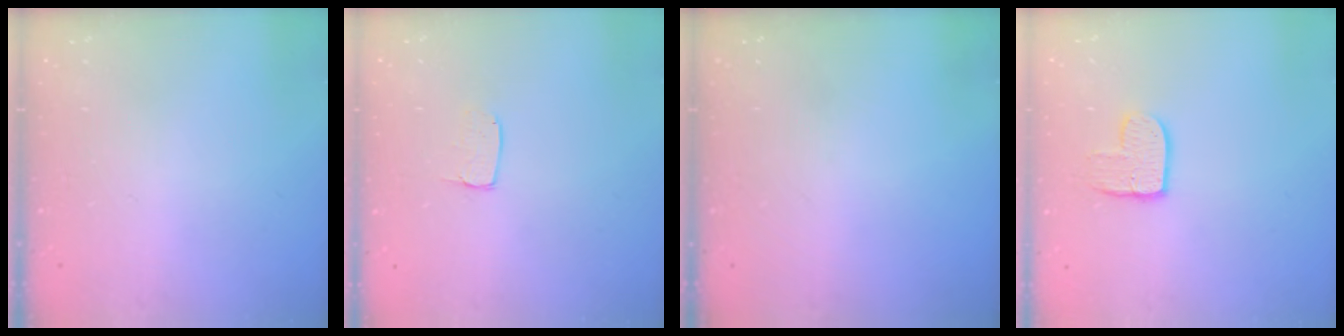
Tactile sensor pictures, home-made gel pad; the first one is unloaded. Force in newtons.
{"total": 4.9, "press": 4.8, "slide": 0.4}
{"total": 0.0}
{"total": 8.5, "press": 8.4, "slide": 0.5}